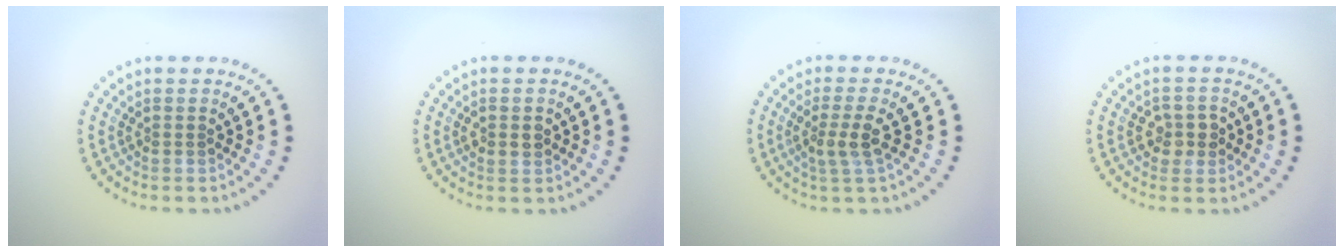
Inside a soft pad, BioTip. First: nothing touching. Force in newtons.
{"total": 1.3, "press": 1.3, "slide": 0.3}
{"total": 2.5, "press": 2.2, "slide": 1.3}
{"total": 2.3, "press": 2.3, "slide": 0.6}